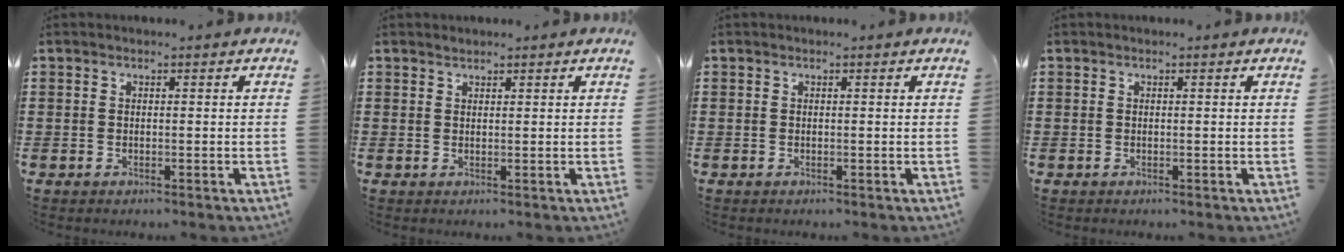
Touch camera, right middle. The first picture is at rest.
{"total": 0.8, "force": [0.8, 0.1, -0.2], "torque": [0.001, -0.001, 0.016]}
{"total": 0.0}
{"total": 0.0}